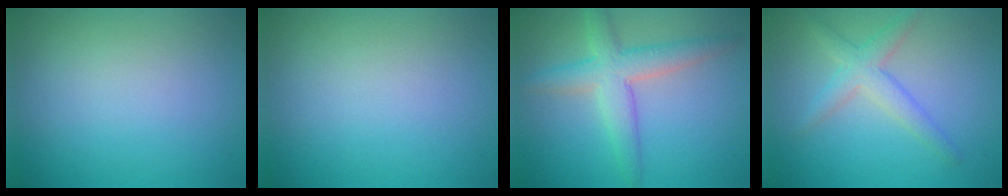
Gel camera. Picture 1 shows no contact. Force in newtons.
{"total": 0.0}
{"total": 4.4, "press": 4.4, "slide": 0.3}
{"total": 3.0, "press": 3.0, "slide": 0.1}